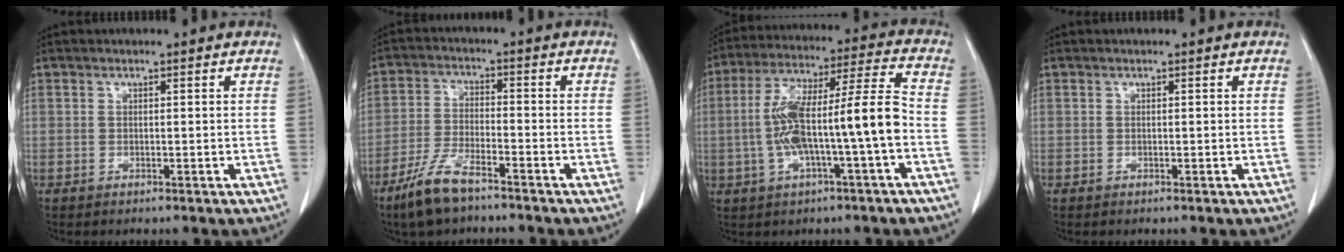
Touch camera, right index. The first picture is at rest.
{"total": 7.8, "force": [-5.8, 1.8, 5.0], "torque": [-0.112, -0.014, -0.110]}
{"total": 14.2, "force": [-2.5, 1.0, 13.9], "torque": [-0.260, 0.029, -0.042]}
{"total": 0.0}